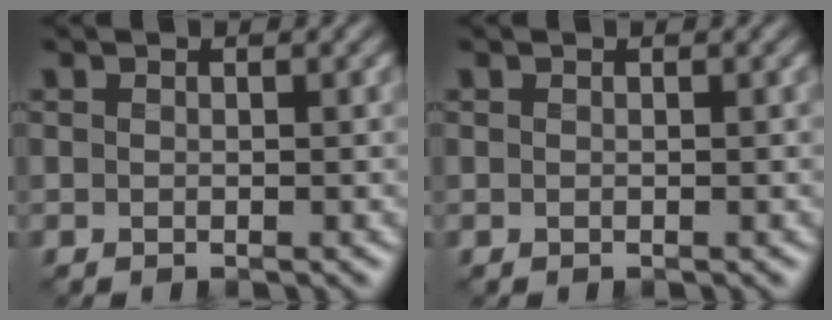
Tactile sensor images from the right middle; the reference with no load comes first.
{"total": 0.0}